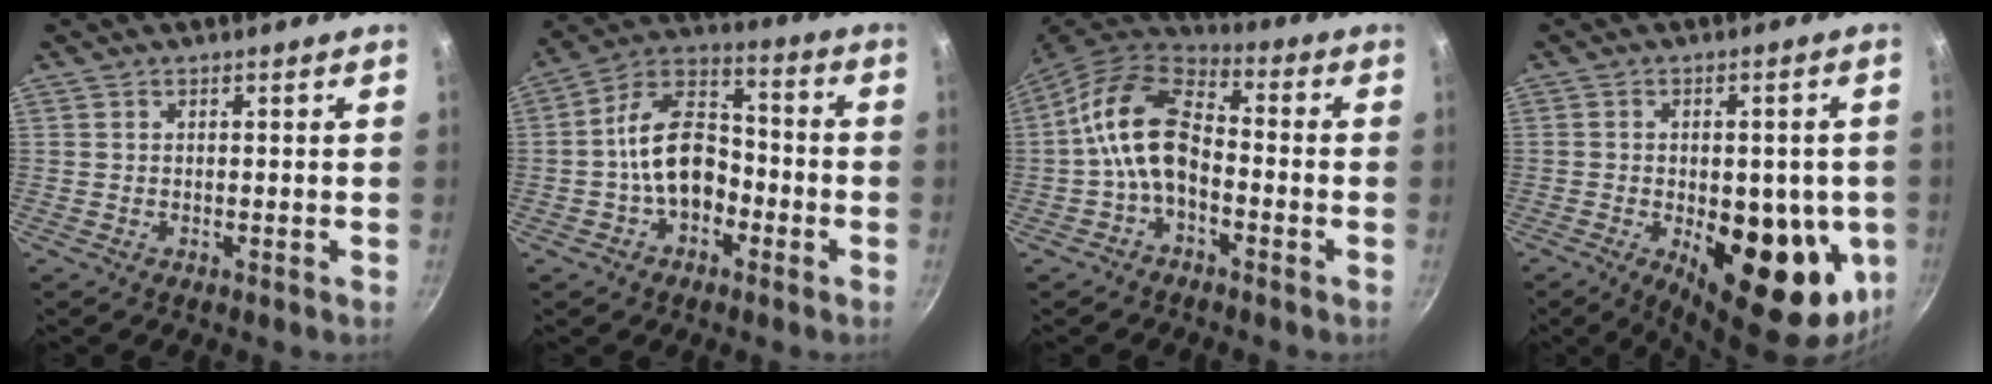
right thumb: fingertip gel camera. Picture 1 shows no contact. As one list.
[{"total": 13.2, "force": [-3.1, 9.0, 9.2], "torque": [-0.120, 0.054, -0.066]}, {"total": 11.8, "force": [-2.5, 7.3, 8.9], "torque": [-0.150, 0.044, -0.062]}, {"total": 20.5, "force": [-4.4, 9.7, 17.5], "torque": [-0.190, -0.012, -0.046]}]